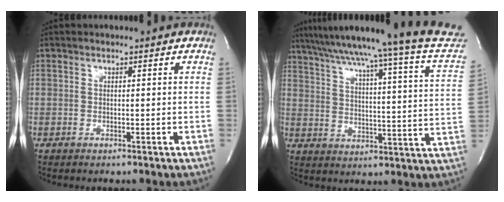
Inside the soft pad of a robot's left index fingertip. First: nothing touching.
{"total": 29.3, "force": [26.2, -1.4, 13.0], "torque": [-0.208, -0.072, 0.334]}